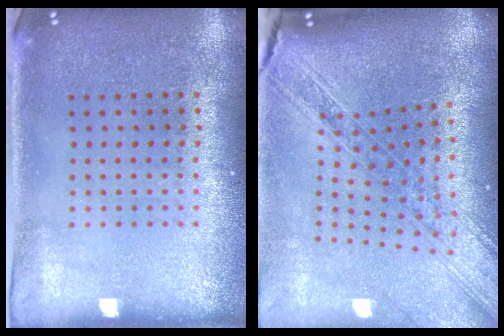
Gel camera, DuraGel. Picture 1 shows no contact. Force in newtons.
{"total": 2.3, "press": 1.9, "slide": 1.3}